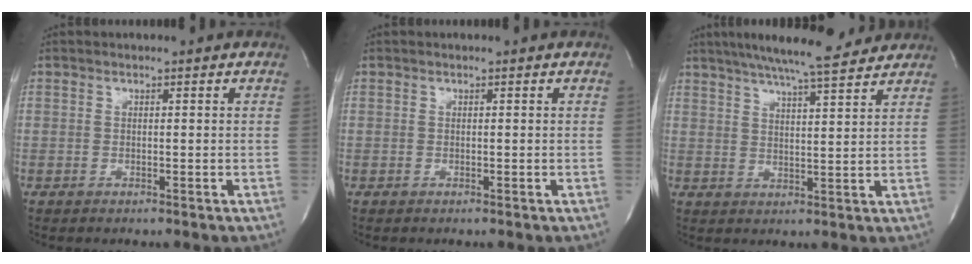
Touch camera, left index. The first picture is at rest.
{"total": 0.0}
{"total": 14.5, "force": [12.5, 1.6, 7.1], "torque": [-0.121, 0.016, 0.181]}